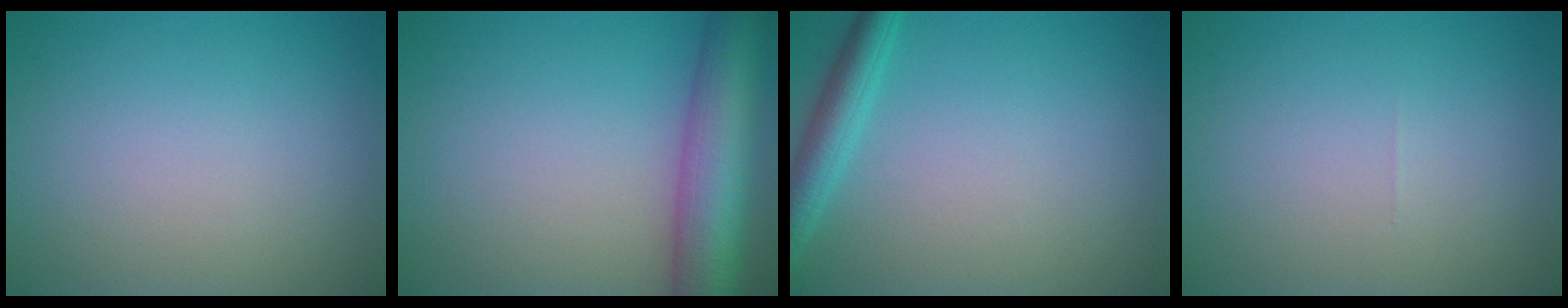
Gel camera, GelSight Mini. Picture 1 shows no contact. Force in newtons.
{"total": 8.4, "press": 8.4, "slide": 0.3}
{"total": 3.0, "press": 3.0, "slide": 0.2}
{"total": 0.0}